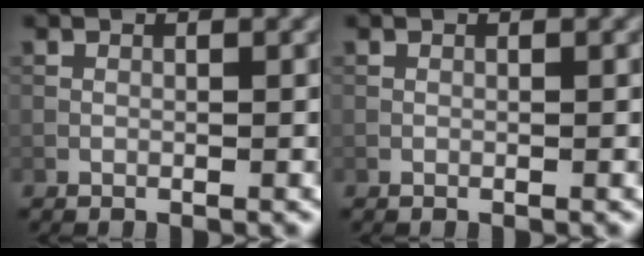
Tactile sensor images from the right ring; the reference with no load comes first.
{"total": 0.0}